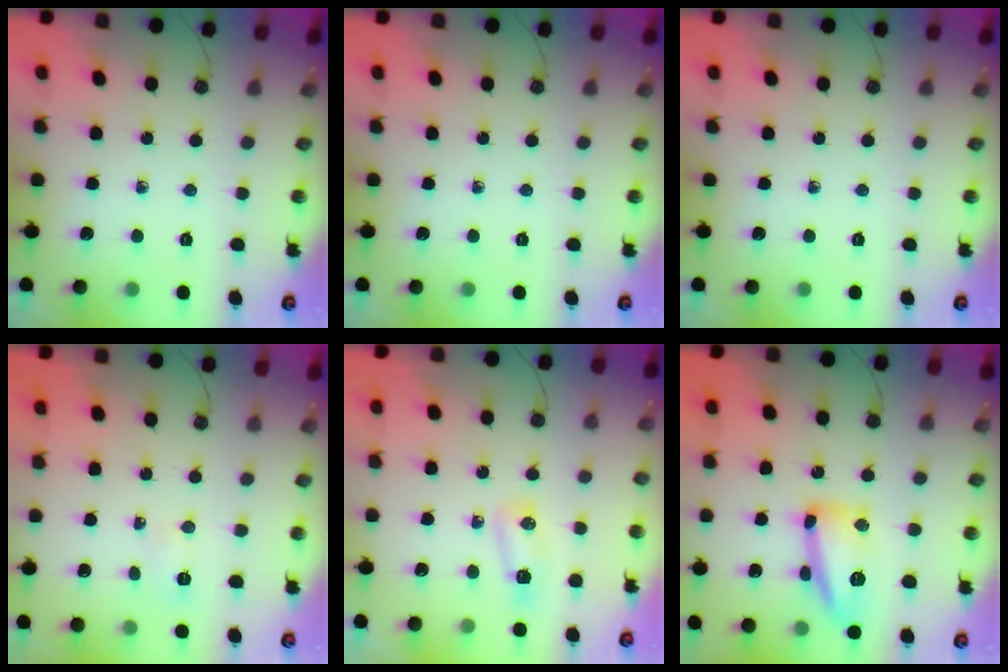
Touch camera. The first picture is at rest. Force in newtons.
{"total": 0.0}
{"total": 0.0}
{"total": 2.8, "press": 2.7, "slide": 0.8}
{"total": 5.6, "press": 5.6, "slide": 0.7}
{"total": 14.3, "press": 14.3, "slide": 1.1}